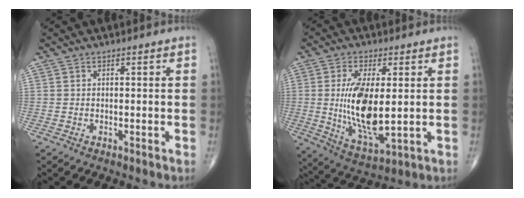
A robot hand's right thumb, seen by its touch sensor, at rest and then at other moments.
{"total": 14.3, "force": [0.6, 5.8, 13.1], "torque": [-0.247, -0.022, 0.022]}